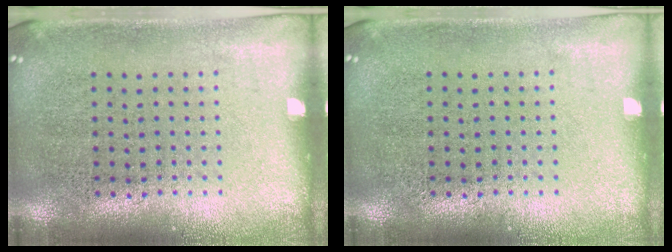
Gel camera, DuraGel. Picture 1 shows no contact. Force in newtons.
{"total": 0.0}